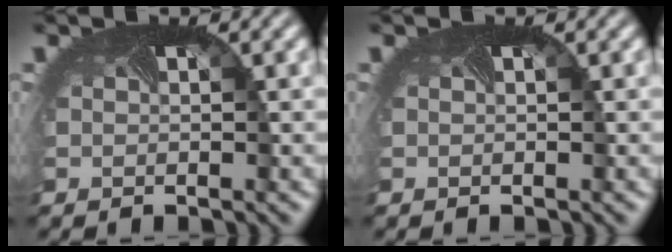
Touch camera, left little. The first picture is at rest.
{"total": 0.0}